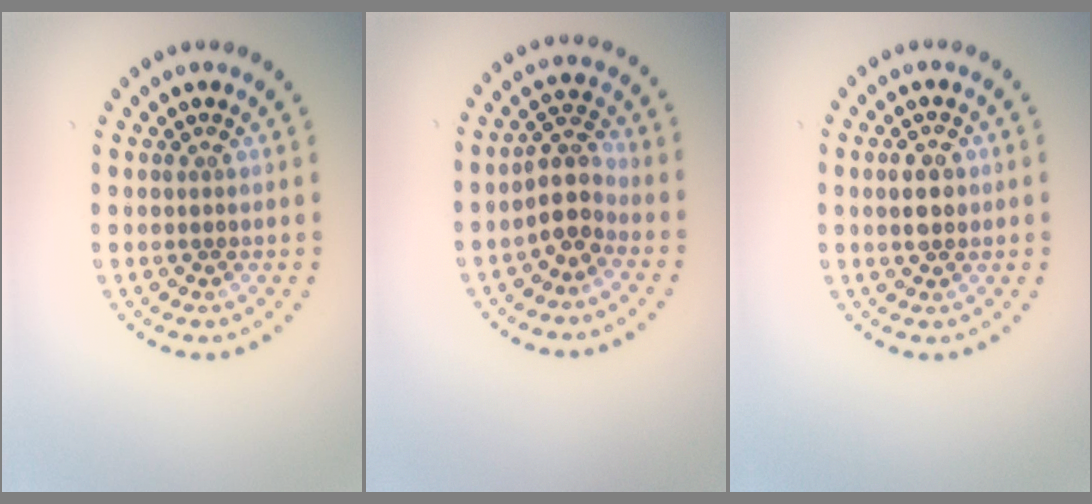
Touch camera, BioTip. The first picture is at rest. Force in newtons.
{"total": 2.9, "press": 2.3, "slide": 1.7}
{"total": 2.7, "press": 2.7, "slide": 0.1}